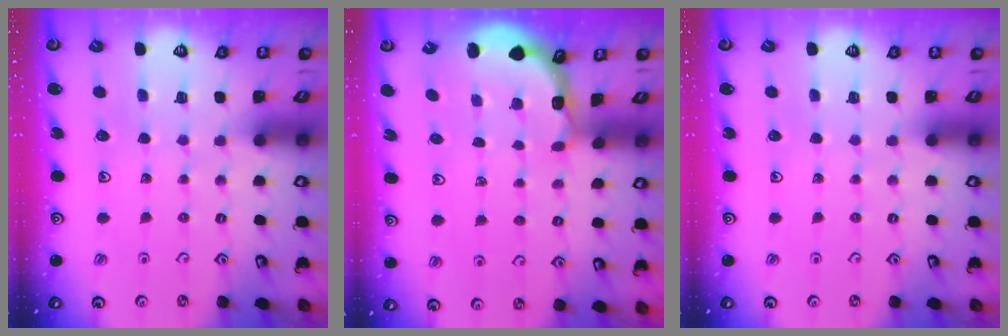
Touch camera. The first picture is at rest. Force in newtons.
{"total": 2.0, "press": 2.0, "slide": 0.3}
{"total": 0.0}